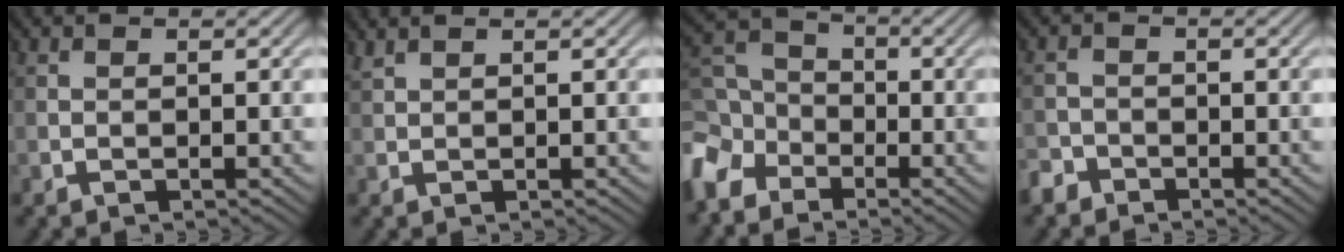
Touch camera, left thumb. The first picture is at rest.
{"total": 1.2, "force": [1.1, 0.0, 0.5], "torque": [-0.017, 0.006, 0.026]}
{"total": 7.9, "force": [-4.3, 5.6, 3.7], "torque": [-0.103, -0.009, -0.108]}
{"total": 2.0, "force": [-1.6, 1.0, 0.3], "torque": [-0.005, 0.000, -0.042]}